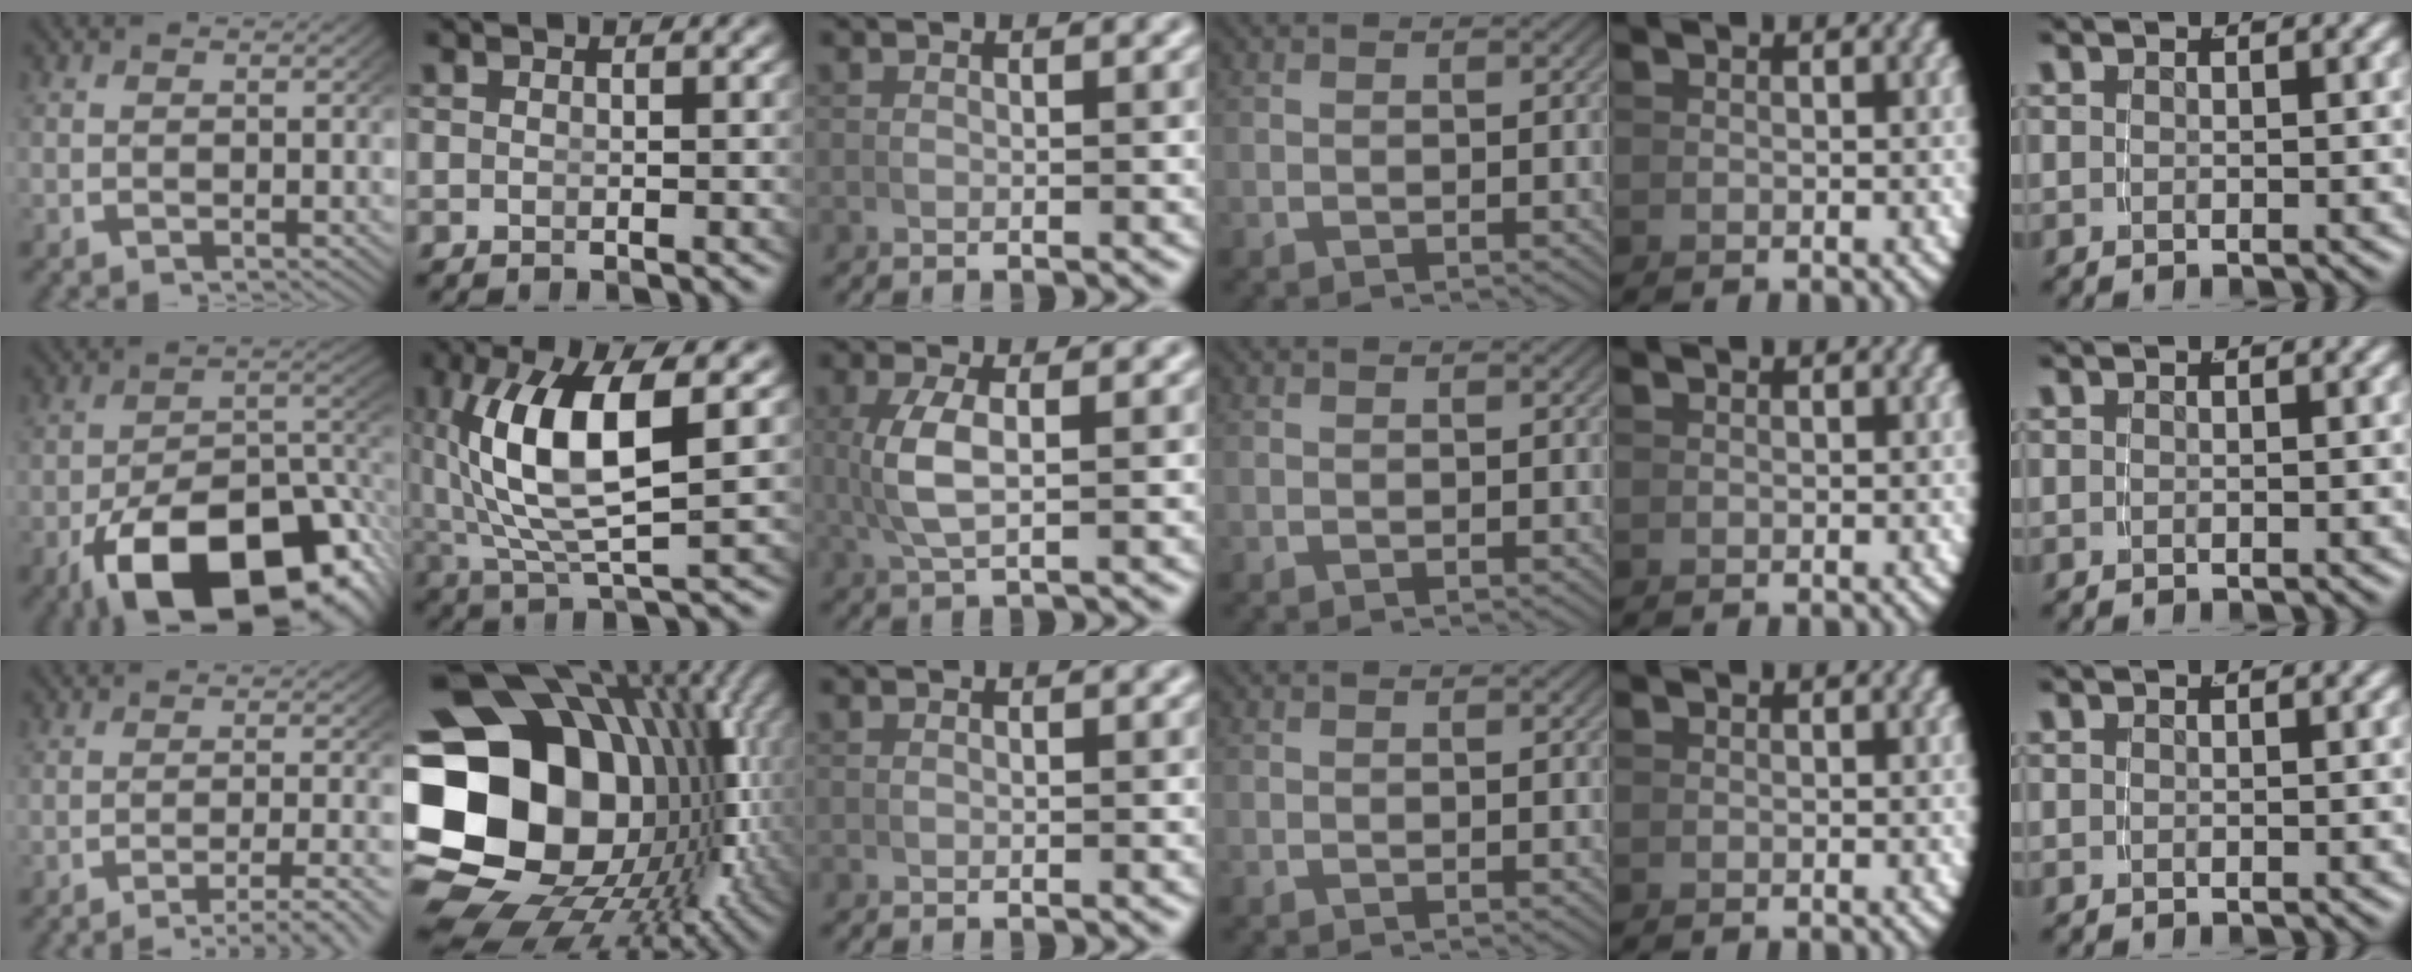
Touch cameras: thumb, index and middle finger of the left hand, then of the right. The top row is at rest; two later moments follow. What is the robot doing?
{"motion": "lift_and_place", "object": "bowl"}